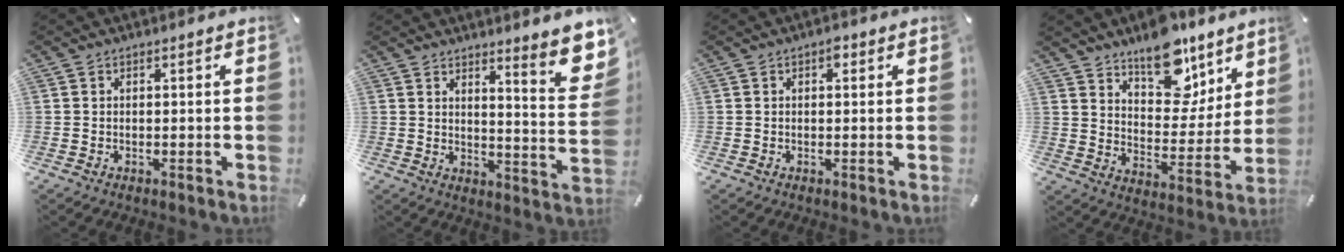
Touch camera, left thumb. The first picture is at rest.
{"total": 9.5, "force": [7.1, 1.9, 6.1], "torque": [-0.077, -0.069, 0.119]}
{"total": 1.6, "force": [0.5, 1.0, 1.1], "torque": [-0.007, 0.001, 0.004]}
{"total": 15.8, "force": [11.9, 8.2, 6.2], "torque": [-0.074, -0.094, 0.214]}